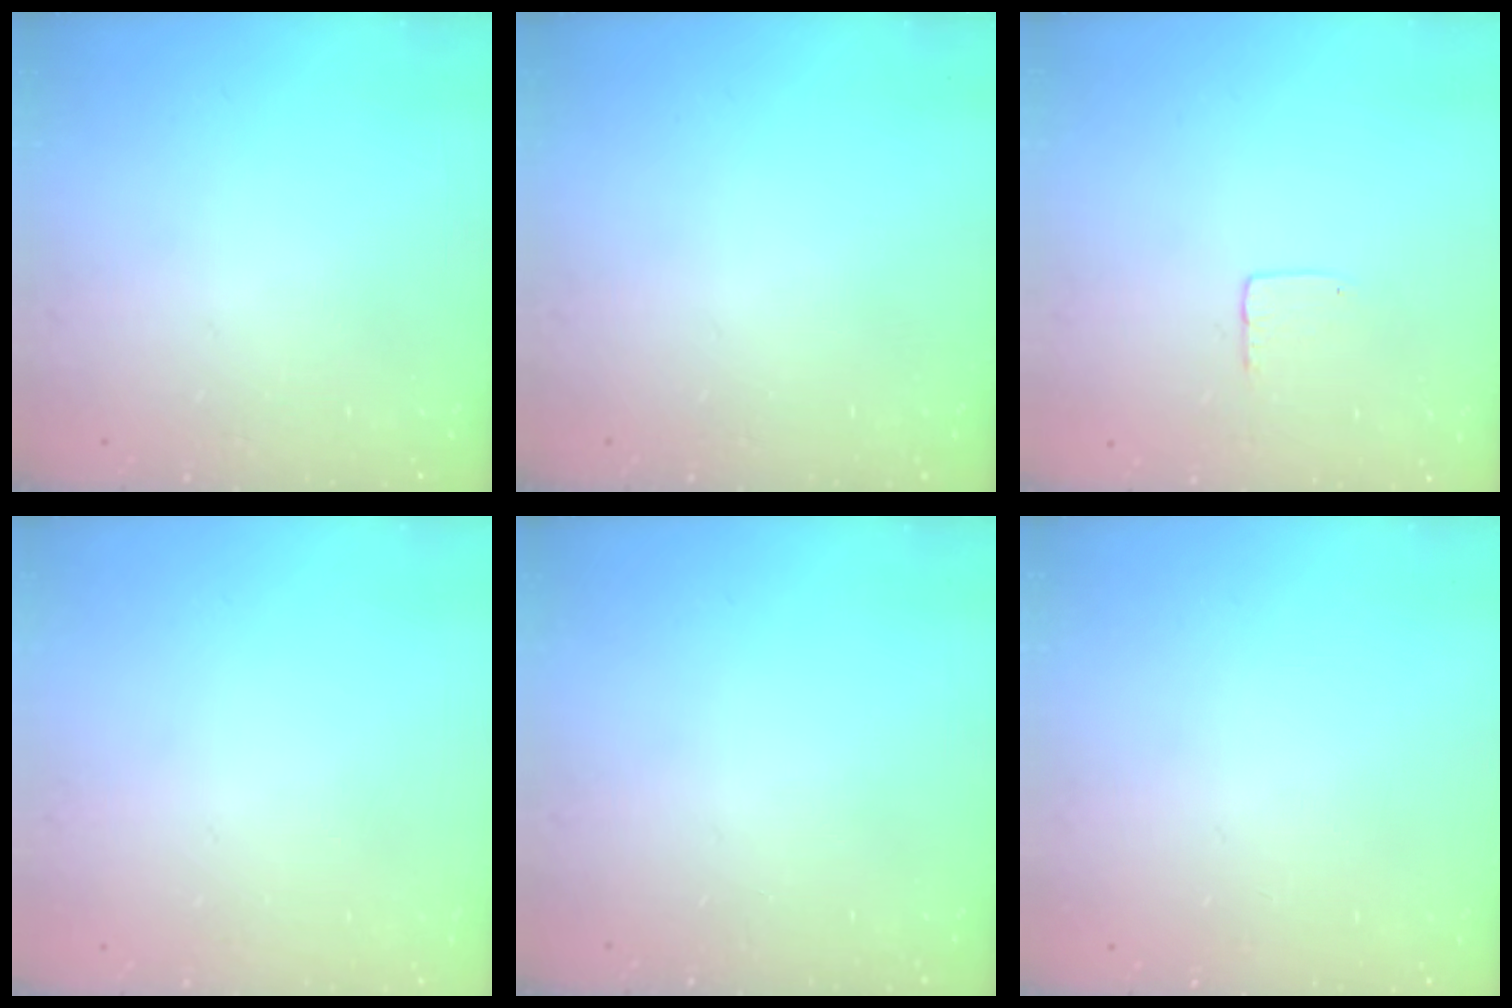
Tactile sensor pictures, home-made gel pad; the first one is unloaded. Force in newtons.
{"total": 0.0}
{"total": 3.9, "press": 3.9, "slide": 0.3}
{"total": 0.0}
{"total": 0.0}
{"total": 0.0}